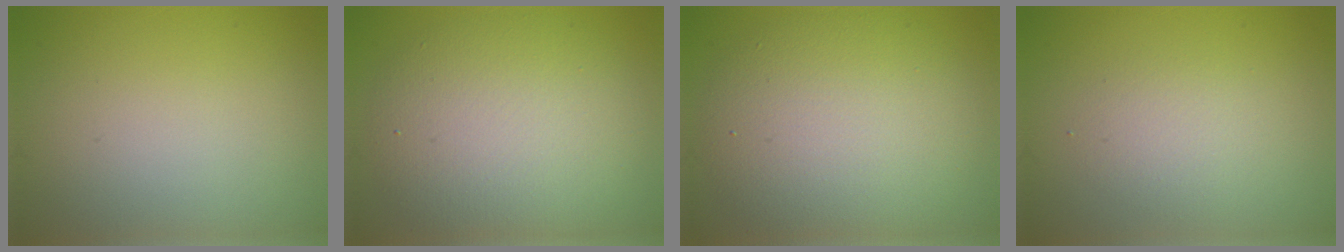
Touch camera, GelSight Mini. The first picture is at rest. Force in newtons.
{"total": 7.6, "press": 7.6, "slide": 0.6}
{"total": 7.9, "press": 7.9, "slide": 0.2}
{"total": 2.0, "press": 2.0, "slide": 0.1}